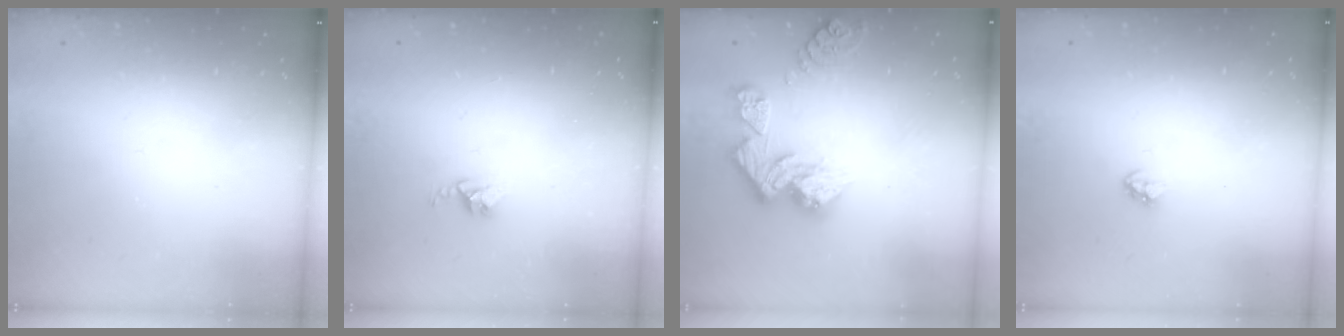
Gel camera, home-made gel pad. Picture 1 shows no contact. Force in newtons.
{"total": 2.8, "press": 2.7, "slide": 0.4}
{"total": 13.6, "press": 13.5, "slide": 1.6}
{"total": 2.9, "press": 2.9, "slide": 0.2}